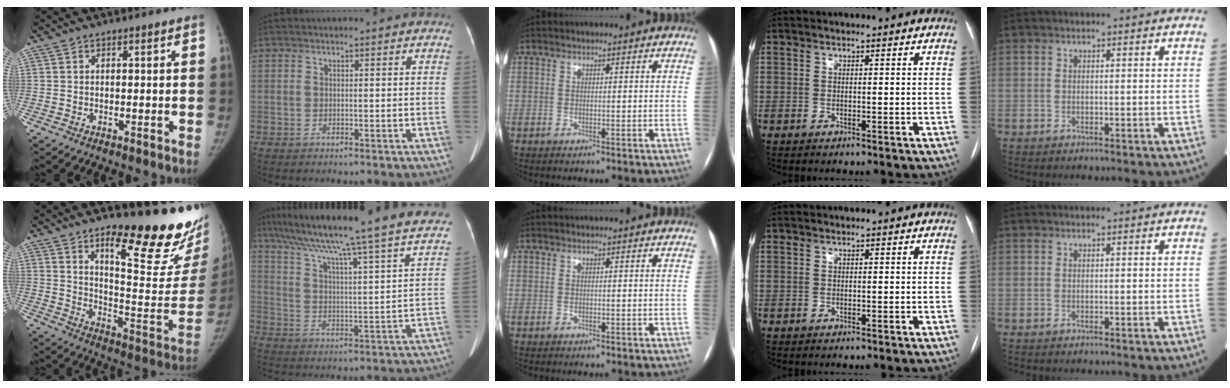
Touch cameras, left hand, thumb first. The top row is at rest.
{"thumb": {"total": 24.1, "force": [17.1, 5.7, 16.1], "torque": [-0.182, -0.131, 0.245]}, "index": {"total": 31.6, "force": [26.5, 0.6, 17.2], "torque": [-0.274, -0.042, 0.349]}}